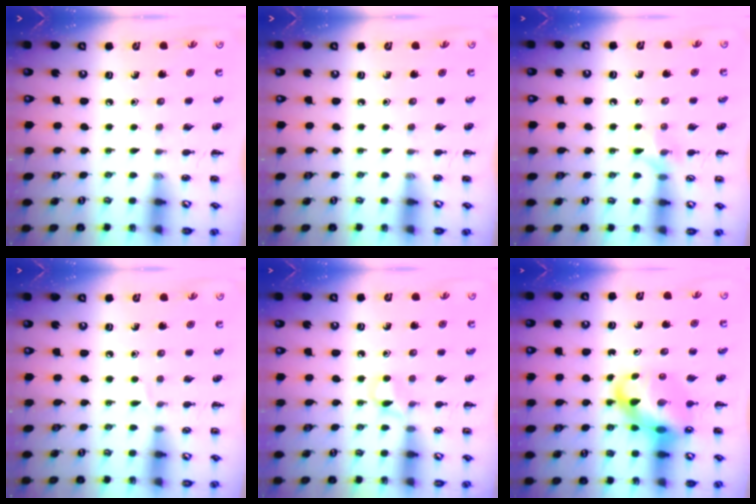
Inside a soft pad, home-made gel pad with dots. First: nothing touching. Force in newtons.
{"total": 0.0}
{"total": 6.4, "press": 6.4, "slide": 0.9}
{"total": 2.7, "press": 2.5, "slide": 1.0}
{"total": 4.2, "press": 4.0, "slide": 1.0}
{"total": 12.1, "press": 11.7, "slide": 3.3}